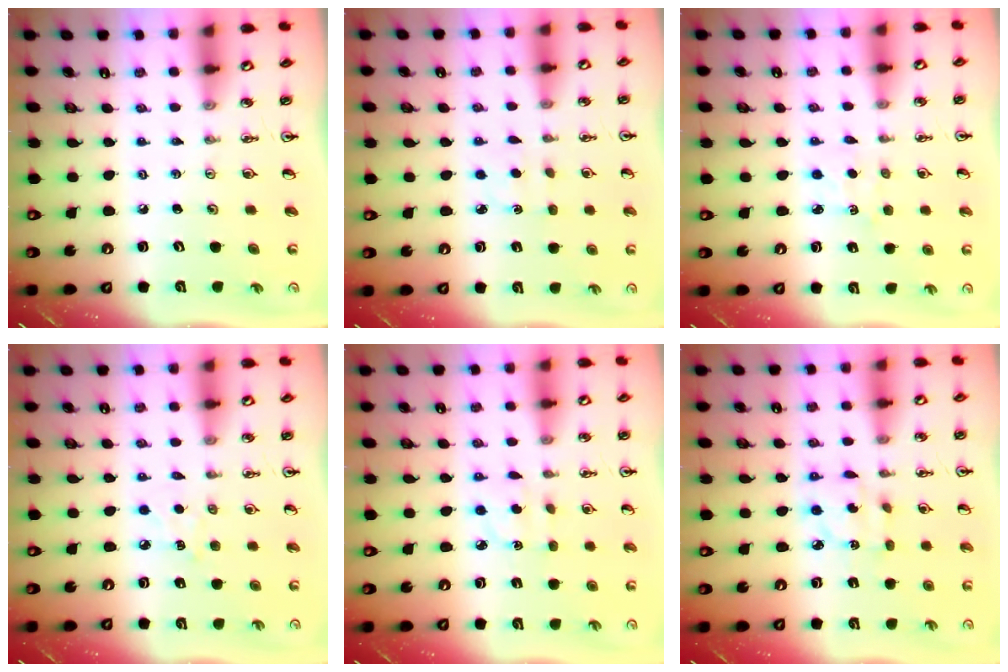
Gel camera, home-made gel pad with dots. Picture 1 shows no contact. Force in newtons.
{"total": 2.3, "press": 2.3, "slide": 0.3}
{"total": 2.3, "press": 2.3, "slide": 0.3}
{"total": 4.6, "press": 4.5, "slide": 0.6}
{"total": 2.8, "press": 2.6, "slide": 0.8}
{"total": 4.6, "press": 4.6, "slide": 0.1}